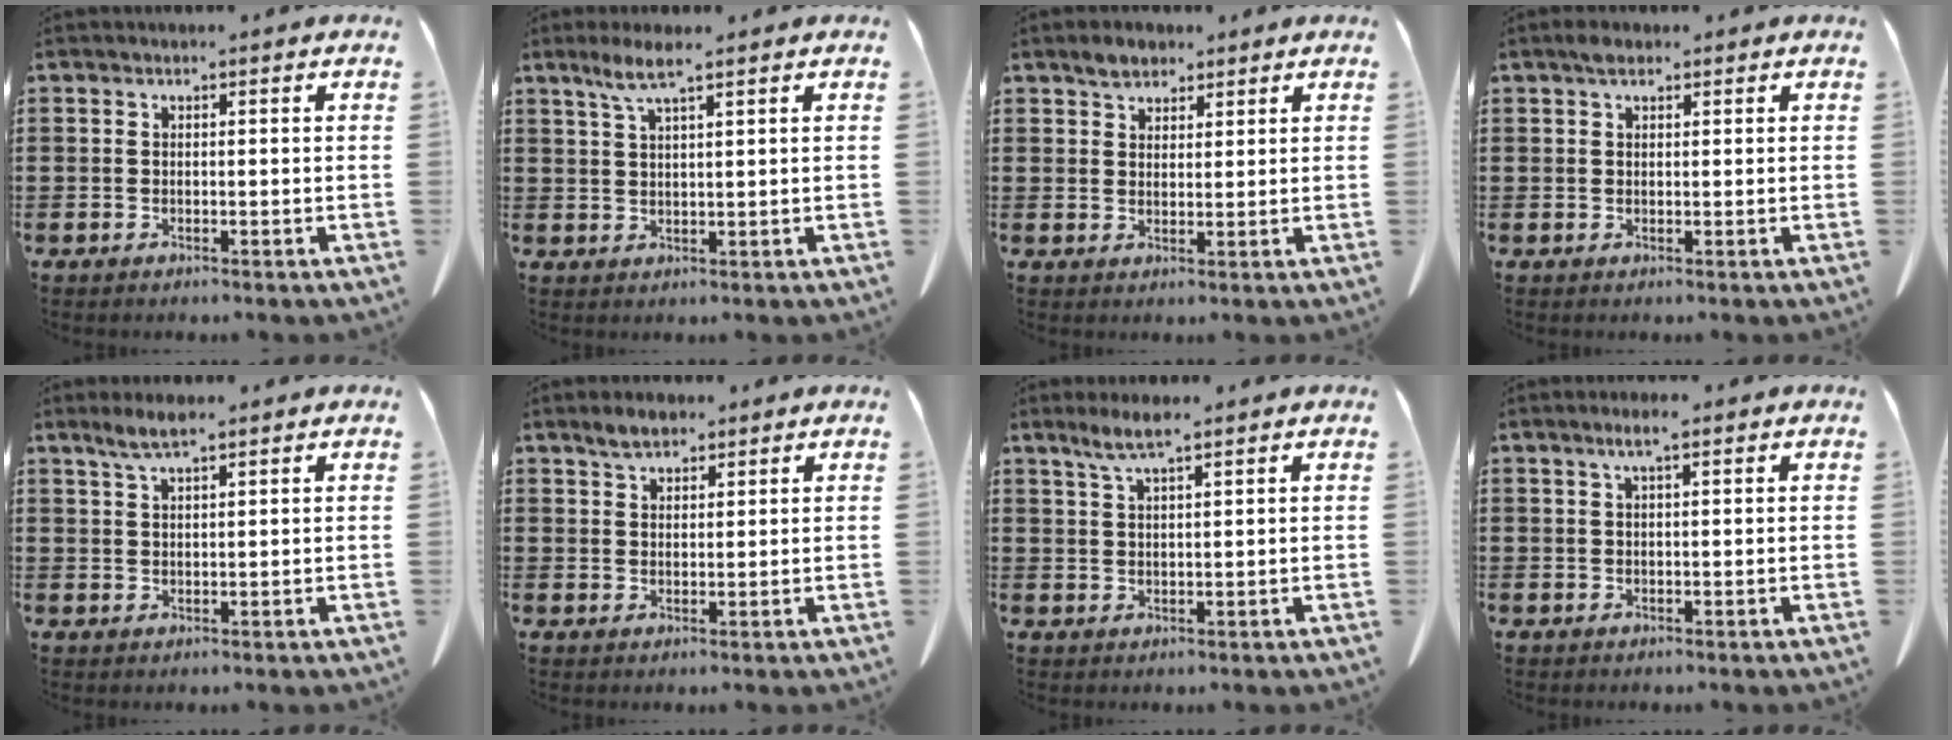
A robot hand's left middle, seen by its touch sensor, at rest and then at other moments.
{"total": 4.0, "force": [2.7, 0.2, 3.0], "torque": [-0.066, 0.000, 0.048]}
{"total": 3.0, "force": [2.5, 1.4, 0.9], "torque": [-0.016, 0.003, 0.047]}
{"total": 1.6, "force": [1.0, 0.7, 1.0], "torque": [-0.016, -0.001, 0.018]}
{"total": 3.3, "force": [2.4, 0.5, 2.2], "torque": [-0.049, 0.000, 0.044]}
{"total": 2.9, "force": [2.4, 1.1, 1.1], "torque": [-0.020, 0.000, 0.046]}
{"total": 3.9, "force": [2.8, 0.4, 2.8], "torque": [-0.061, 0.000, 0.050]}
{"total": 2.4, "force": [1.5, 0.2, 1.9], "torque": [-0.041, 0.001, 0.026]}